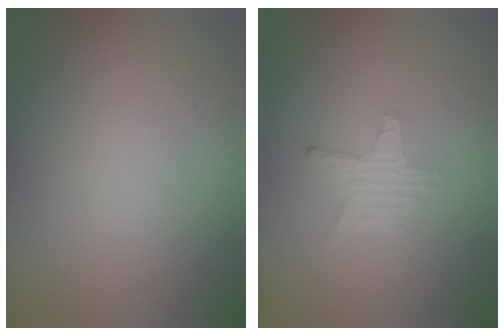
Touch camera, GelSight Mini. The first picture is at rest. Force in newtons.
{"total": 2.1, "press": 2.0, "slide": 0.4}